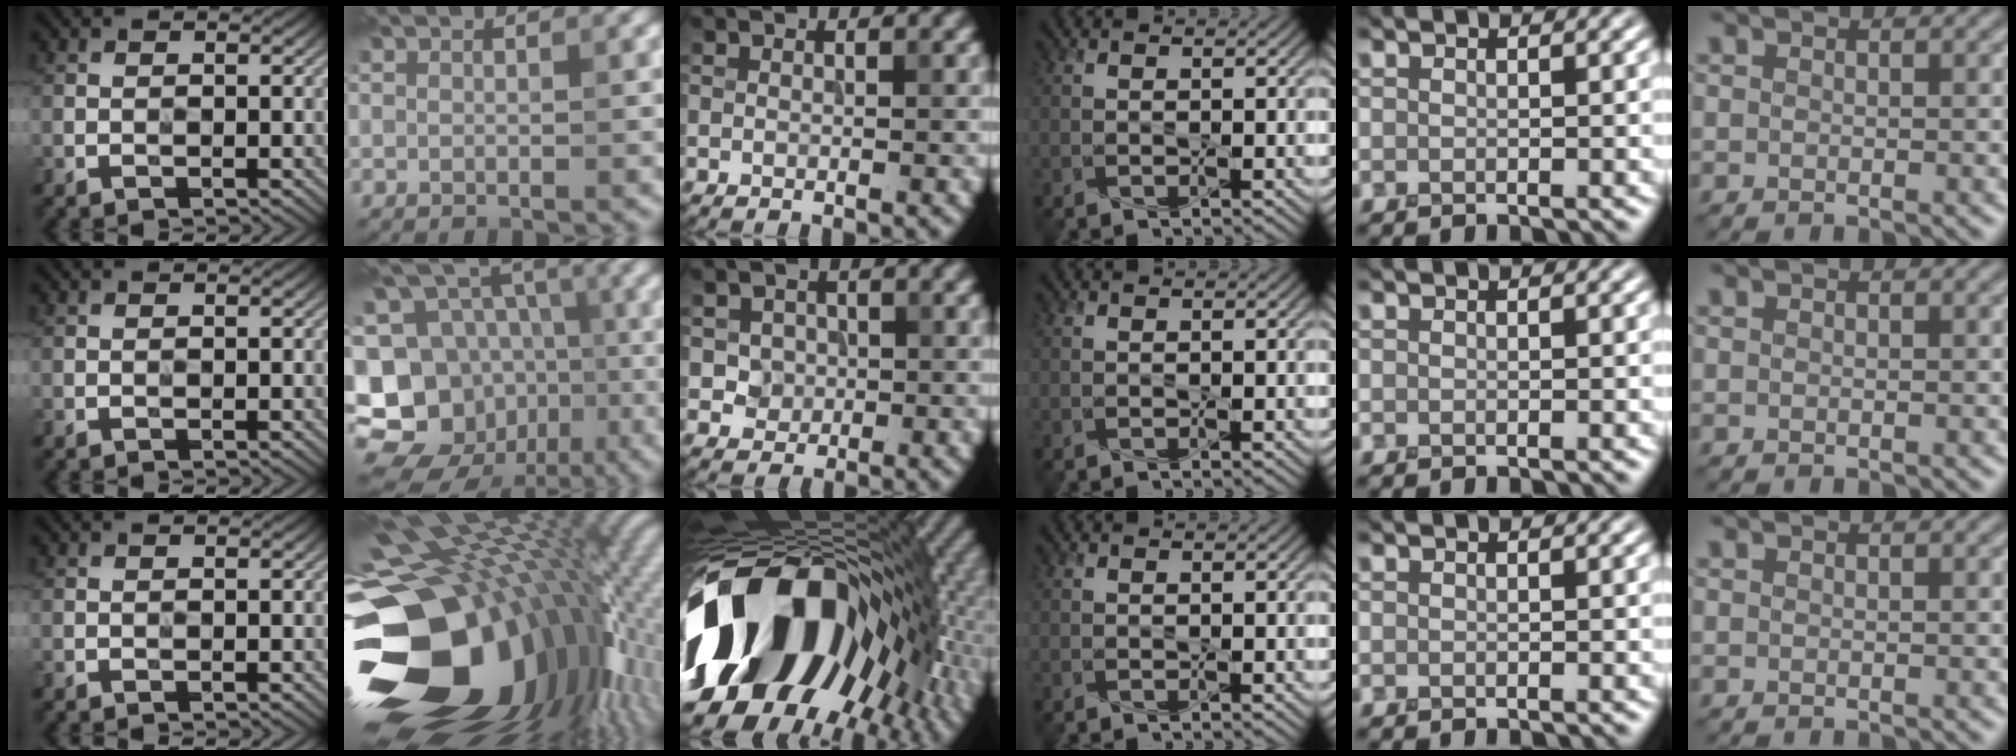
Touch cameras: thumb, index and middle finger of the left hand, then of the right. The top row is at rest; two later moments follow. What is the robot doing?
{"motion": "press", "object": "button"}